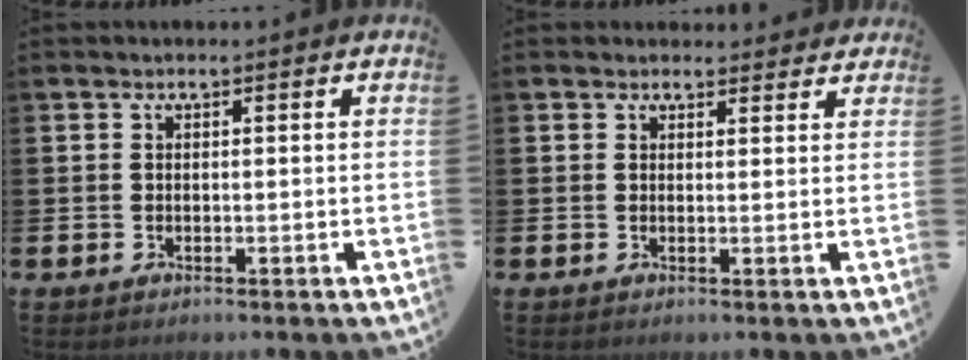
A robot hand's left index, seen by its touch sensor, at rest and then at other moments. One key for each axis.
{"total": 1.8, "fx": 1.7, "fy": 0.7, "fz": 0.0, "tx": 0.005, "ty": -0.004, "tz": 0.030}